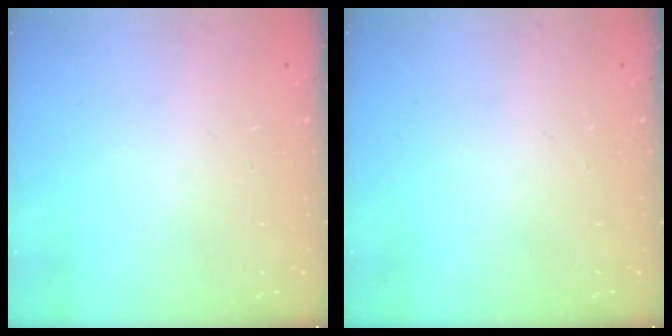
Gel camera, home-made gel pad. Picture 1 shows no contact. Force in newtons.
{"total": 0.0}